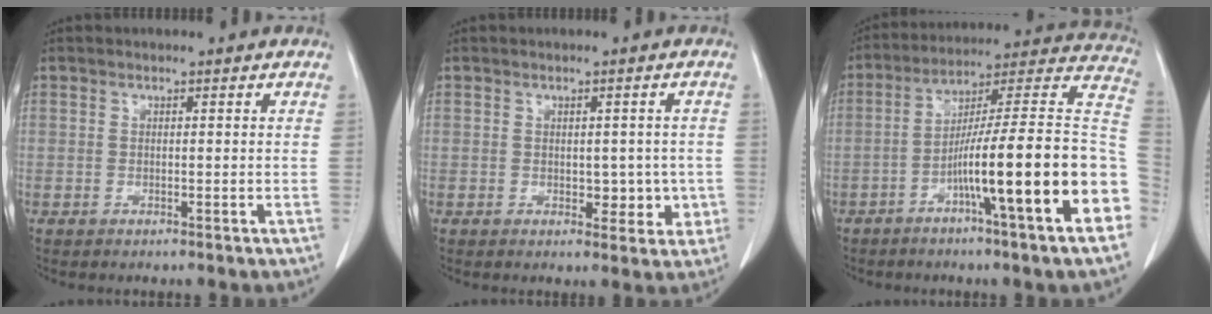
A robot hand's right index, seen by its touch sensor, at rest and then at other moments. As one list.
[{"total": 4.2, "force": [-0.4, 2.8, 3.1], "torque": [-0.026, 0.008, 0.004]}, {"total": 22.2, "force": [-7.1, 0.0, 21.0], "torque": [-0.239, 0.015, -0.114]}]